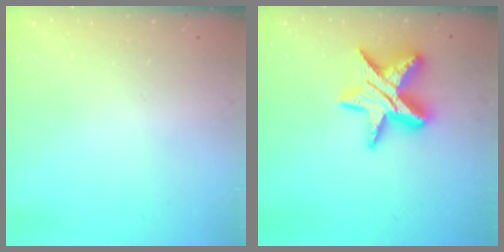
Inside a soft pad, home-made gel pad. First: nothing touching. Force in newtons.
{"total": 15.3, "press": 15.2, "slide": 1.1}